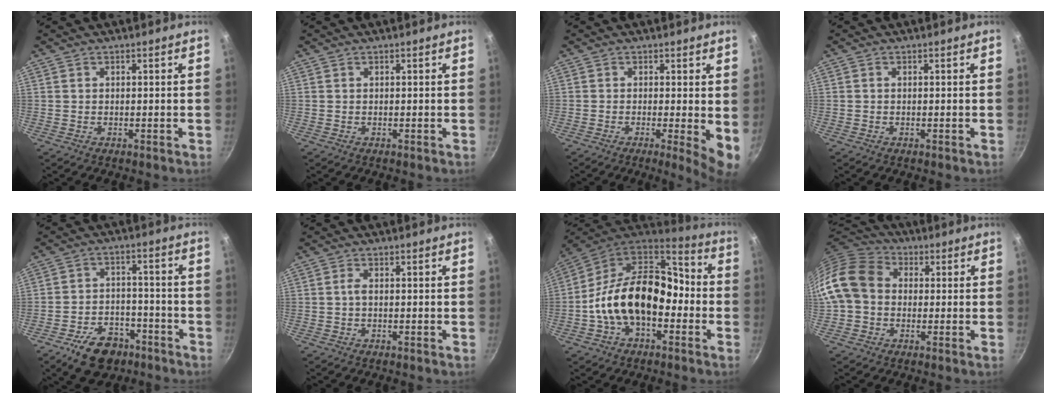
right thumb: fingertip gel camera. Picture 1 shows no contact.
{"total": 0.0}
{"total": 6.1, "force": [-0.4, 1.1, 5.9], "torque": [-0.079, -0.013, -0.005]}
{"total": 0.0}
{"total": 11.0, "force": [-7.0, 6.6, 5.4], "torque": [-0.067, 0.053, -0.107]}
{"total": 1.2, "force": [-0.2, 0.3, 1.2], "torque": [-0.030, 0.004, -0.005]}
{"total": 20.3, "force": [-3.5, 13.0, 15.2], "torque": [-0.230, 0.059, -0.073]}
{"total": 12.3, "force": [0.1, 9.9, 7.3], "torque": [-0.114, 0.028, -0.018]}